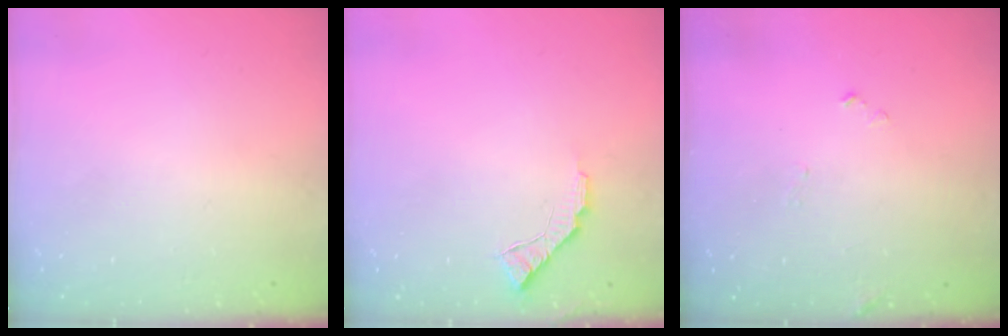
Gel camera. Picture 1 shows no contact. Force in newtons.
{"total": 7.5, "press": 7.5, "slide": 0.7}
{"total": 6.6, "press": 6.6, "slide": 0.3}